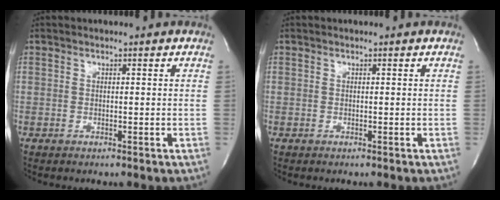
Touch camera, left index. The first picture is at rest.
{"total": 0.0}